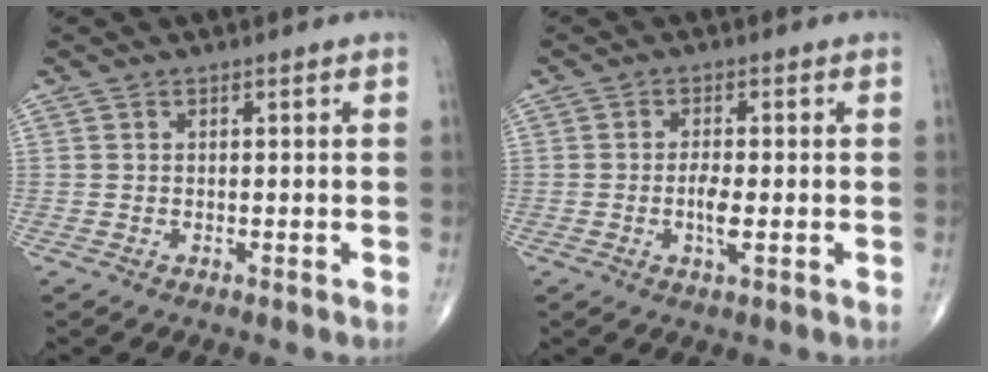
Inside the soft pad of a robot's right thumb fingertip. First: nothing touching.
{"total": 3.6, "force": [-0.7, 1.1, 3.4], "torque": [-0.064, -0.002, -0.016]}